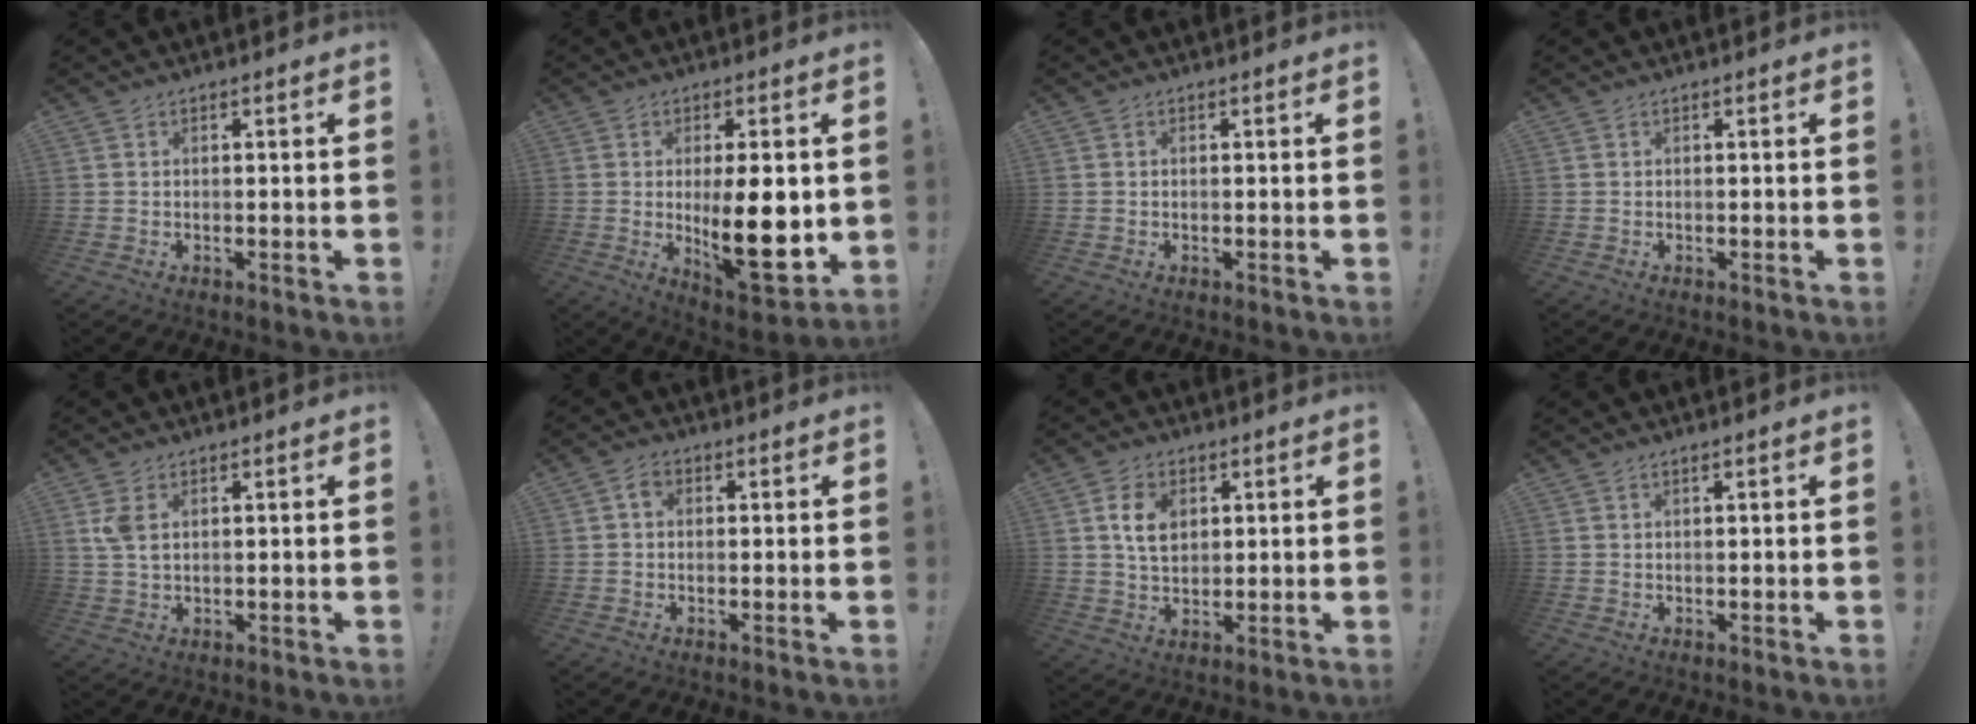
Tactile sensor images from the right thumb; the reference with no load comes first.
{"total": 16.9, "force": [-0.4, 5.5, 16.0], "torque": [-0.233, -0.025, -0.002]}
{"total": 0.0}
{"total": 0.0}
{"total": 4.1, "force": [1.5, 2.2, 3.1], "torque": [-0.065, 0.005, 0.028]}
{"total": 2.7, "force": [0.4, 2.0, 1.7], "torque": [-0.026, 0.003, 0.005]}
{"total": 8.0, "force": [2.4, 5.7, 5.2], "torque": [-0.082, 0.003, 0.045]}
{"total": 0.7, "force": [0.3, -0.2, 0.6], "torque": [-0.020, 0.003, 0.007]}